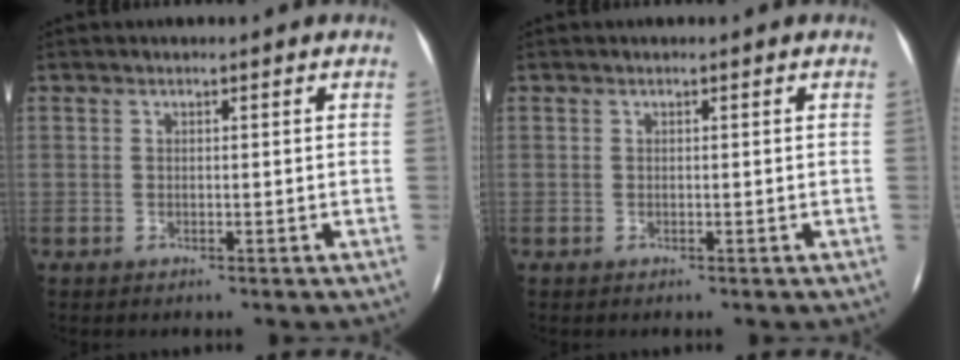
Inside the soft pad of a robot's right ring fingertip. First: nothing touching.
{"total": 0.0}